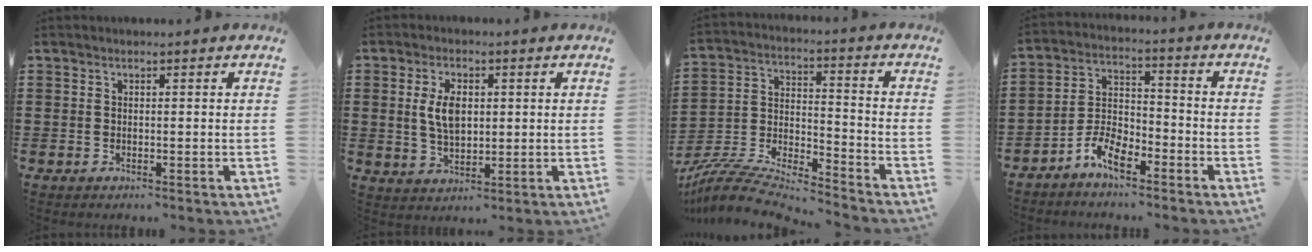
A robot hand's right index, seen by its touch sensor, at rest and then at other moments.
{"total": 5.7, "force": [0.9, 3.1, 4.7], "torque": [-0.107, 0.008, 0.012]}
{"total": 7.7, "force": [-7.2, 0.9, 2.6], "torque": [-0.065, -0.004, -0.146]}
{"total": 6.2, "force": [-4.4, 2.8, 3.4], "torque": [-0.077, 0.013, -0.087]}